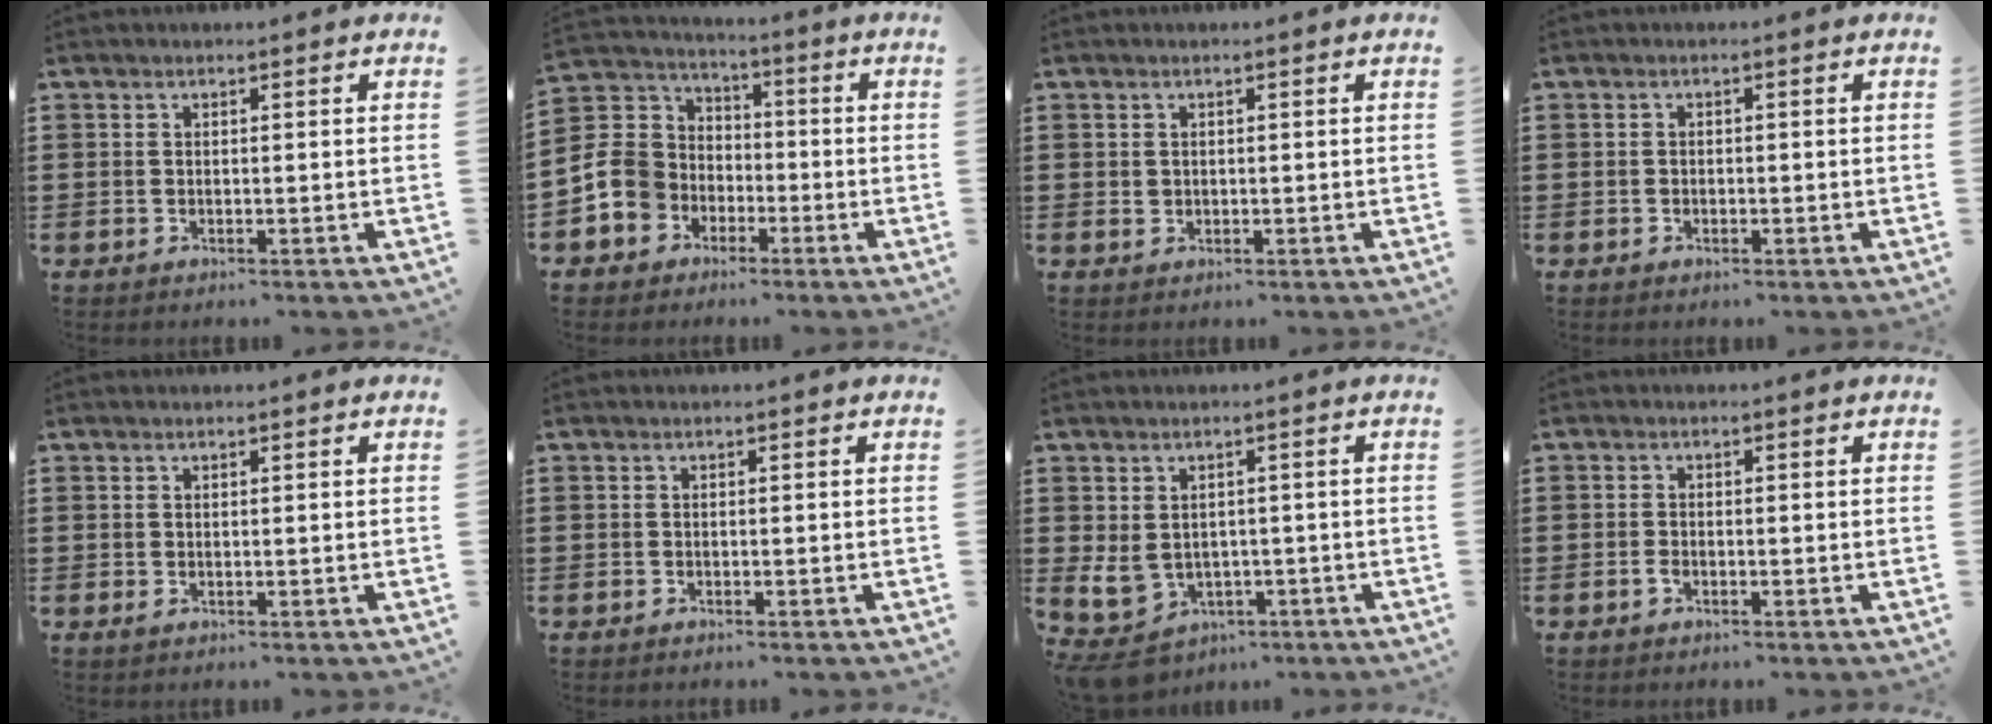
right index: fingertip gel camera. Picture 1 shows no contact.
{"total": 8.8, "force": [-2.9, 8.0, 2.4], "torque": [-0.104, 0.013, -0.061]}
{"total": 0.8, "force": [0.3, 0.7, 0.2], "torque": [-0.005, 0.003, 0.005]}
{"total": 0.8, "force": [-0.4, 0.6, 0.2], "torque": [-0.005, 0.002, -0.010]}
{"total": 0.0}
{"total": 0.0}
{"total": 4.3, "force": [-1.2, 3.4, 2.4], "torque": [-0.079, 0.000, -0.027]}
{"total": 0.9, "force": [-0.6, 0.5, 0.5], "torque": [-0.011, -0.003, -0.012]}